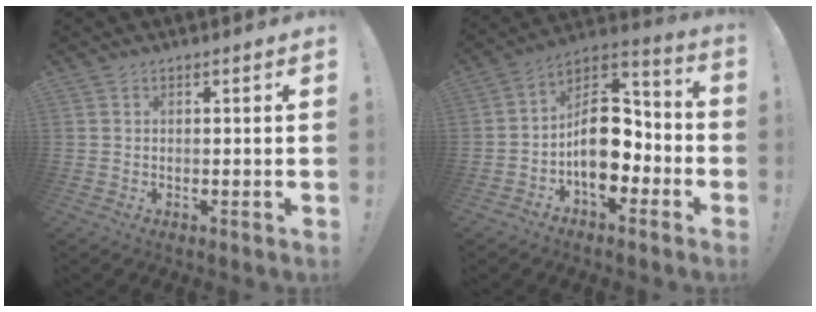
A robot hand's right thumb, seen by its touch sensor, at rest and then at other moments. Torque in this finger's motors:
{"motor_torque": [3.15, 1.86, 1.24, -0.93, 0.36]}